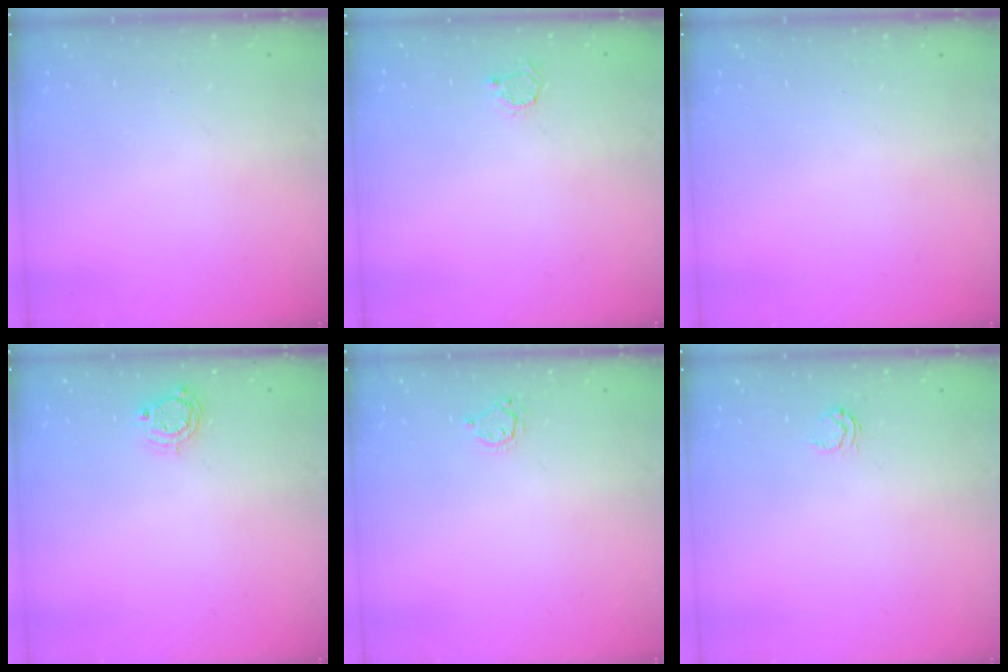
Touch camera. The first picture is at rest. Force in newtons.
{"total": 2.3, "press": 2.3, "slide": 0.3}
{"total": 0.0}
{"total": 4.8, "press": 4.8, "slide": 0.2}
{"total": 3.4, "press": 3.3, "slide": 0.3}
{"total": 3.3, "press": 3.2, "slide": 0.7}